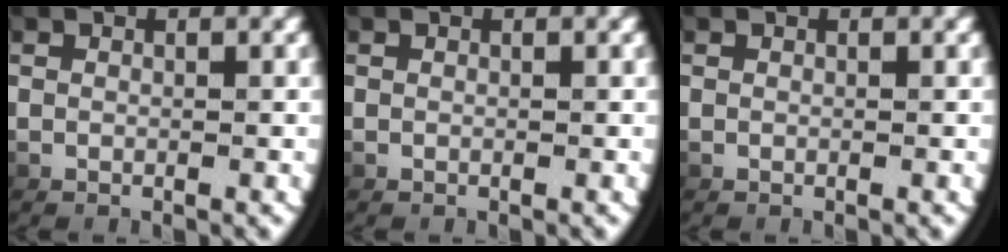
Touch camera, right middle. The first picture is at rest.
{"total": 0.0}
{"total": 0.0}